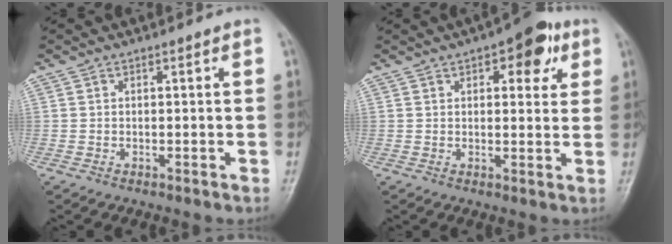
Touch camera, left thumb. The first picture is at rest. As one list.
[{"total": 9.1, "force": [4.3, 4.4, 6.8], "torque": [-0.049, -0.008, 0.048]}]